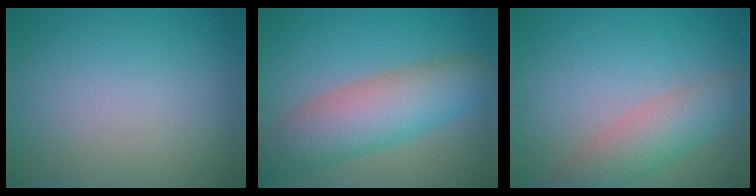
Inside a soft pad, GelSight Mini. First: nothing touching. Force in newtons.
{"total": 7.3, "press": 7.3, "slide": 0.3}
{"total": 4.3, "press": 4.3, "slide": 0.1}